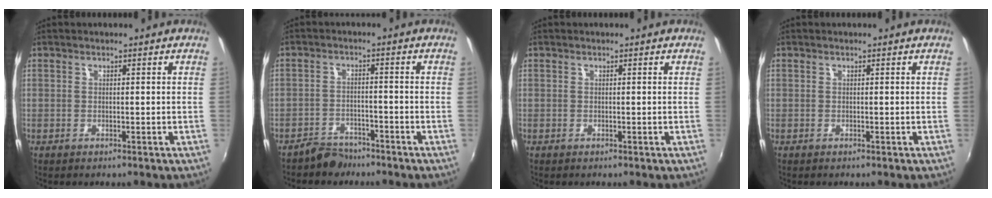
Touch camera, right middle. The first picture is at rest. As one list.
[{"total": 4.5, "force": [-4.0, 2.0, 0.6], "torque": [-0.028, 0.008, -0.067]}, {"total": 0.0}, {"total": 0.0}]